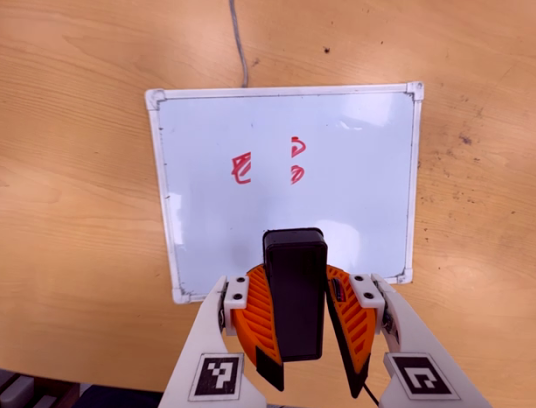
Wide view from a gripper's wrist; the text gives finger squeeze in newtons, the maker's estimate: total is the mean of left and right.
{"total": 10.6, "left": 10.1, "right": 11.1}